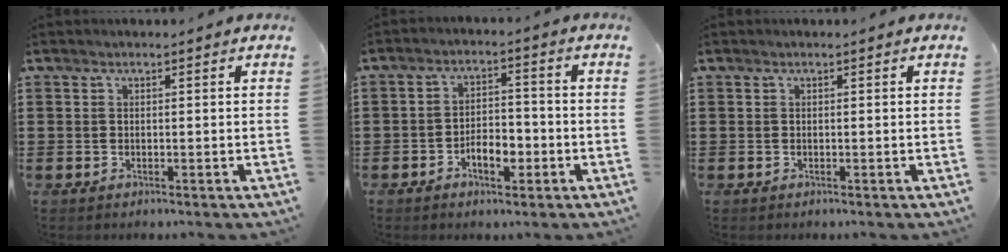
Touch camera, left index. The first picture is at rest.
{"total": 4.8, "force": [-2.3, 2.4, 3.6], "torque": [-0.053, 0.003, -0.043]}
{"total": 0.0}